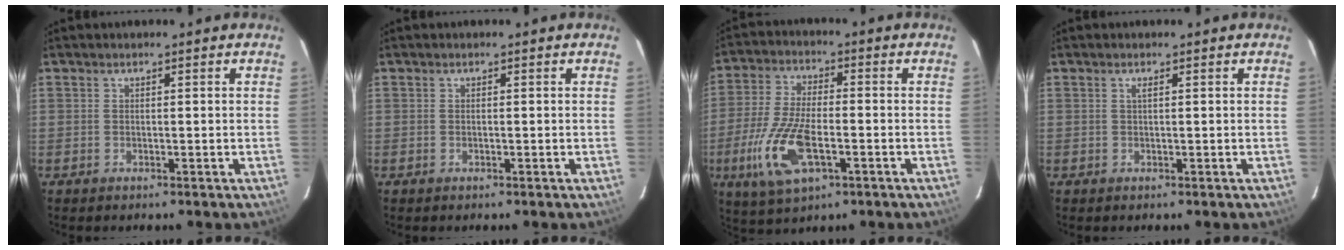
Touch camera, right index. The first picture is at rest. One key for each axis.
{"total": 0.0}
{"total": 13.7, "fx": -4.8, "fy": 5.6, "fz": 11.5, "tx": -0.253, "ty": -0.015, "tz": -0.089}
{"total": 0.7, "fx": 0.3, "fy": -0.1, "fz": 0.6, "tx": -0.012, "ty": 0.002, "tz": 0.004}